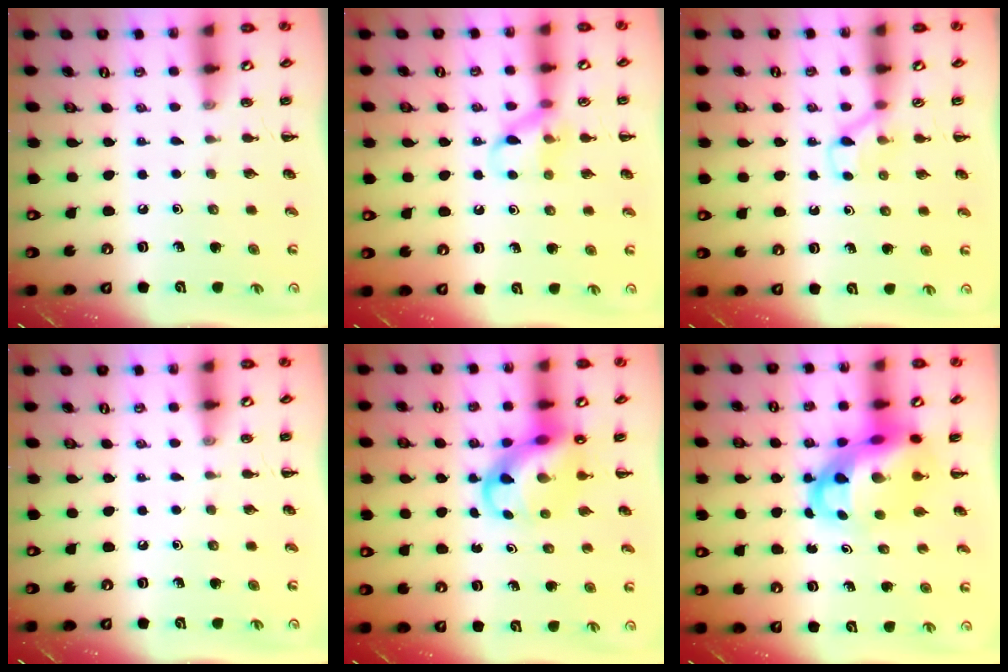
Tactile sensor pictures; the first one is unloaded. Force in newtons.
{"total": 9.1, "press": 9.1, "slide": 0.8}
{"total": 4.3, "press": 4.0, "slide": 1.5}
{"total": 0.0}
{"total": 8.7, "press": 8.3, "slide": 2.5}
{"total": 10.3, "press": 9.9, "slide": 2.7}